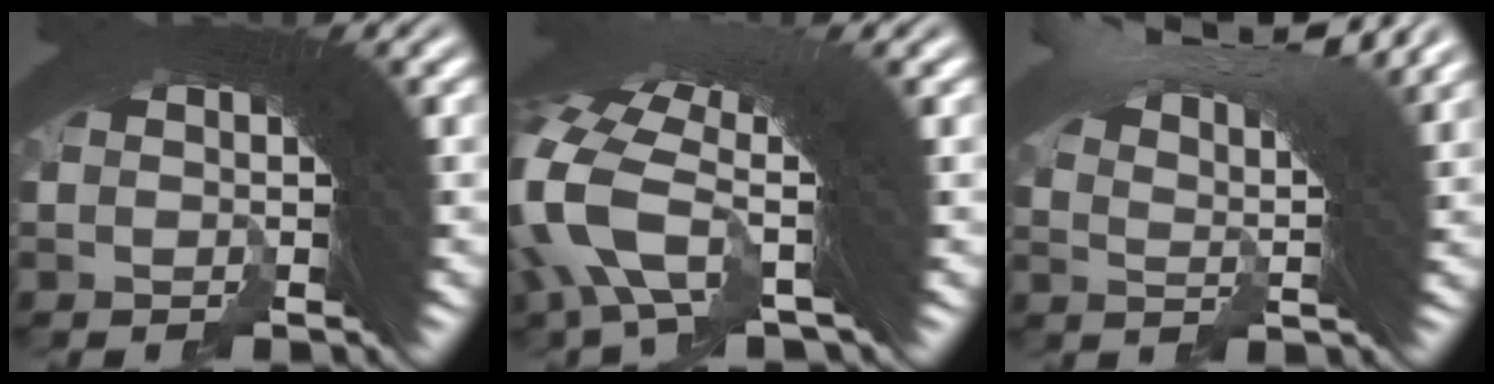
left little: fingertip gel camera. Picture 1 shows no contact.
{"total": 5.9, "force": [-0.2, 2.9, 5.1], "torque": [-0.129, -0.012, -0.004]}
{"total": 8.1, "force": [5.7, 1.2, 5.6], "torque": [-0.074, 0.026, 0.085]}